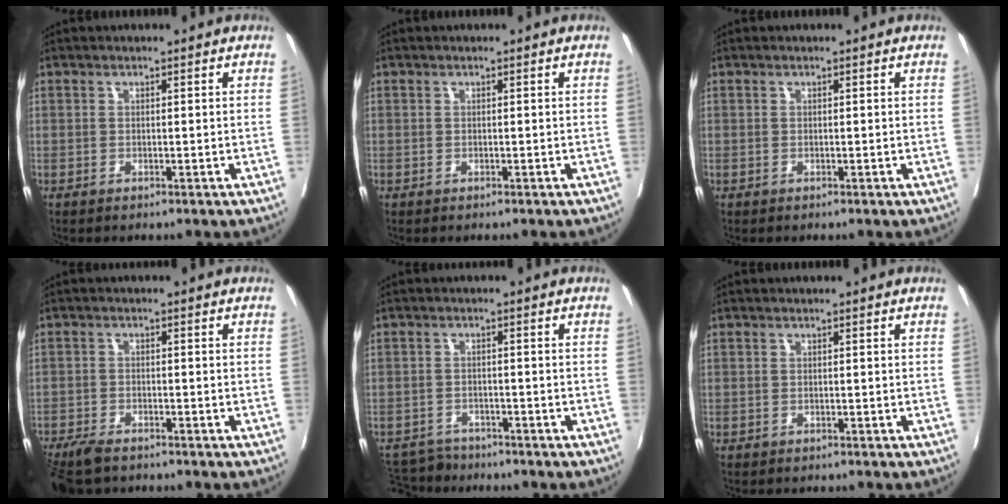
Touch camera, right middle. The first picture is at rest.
{"total": 1.0, "force": [0.4, -0.8, -0.3], "torque": [0.012, -0.003, 0.005]}
{"total": 0.0}
{"total": 6.8, "force": [-5.6, 2.3, 3.2], "torque": [-0.088, -0.023, -0.107]}
{"total": 7.8, "force": [-6.7, 3.5, 2.0], "torque": [-0.066, -0.006, -0.112]}
{"total": 0.7, "force": [-0.1, -0.6, -0.3], "torque": [0.007, -0.003, -0.001]}